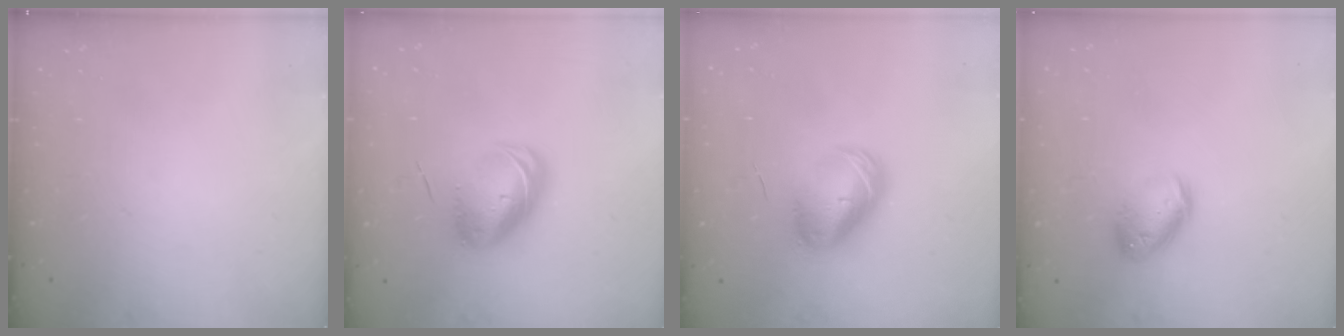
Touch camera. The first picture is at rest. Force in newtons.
{"total": 10.7, "press": 10.4, "slide": 2.5}
{"total": 10.0, "press": 9.8, "slide": 2.2}
{"total": 11.4, "press": 11.2, "slide": 2.0}